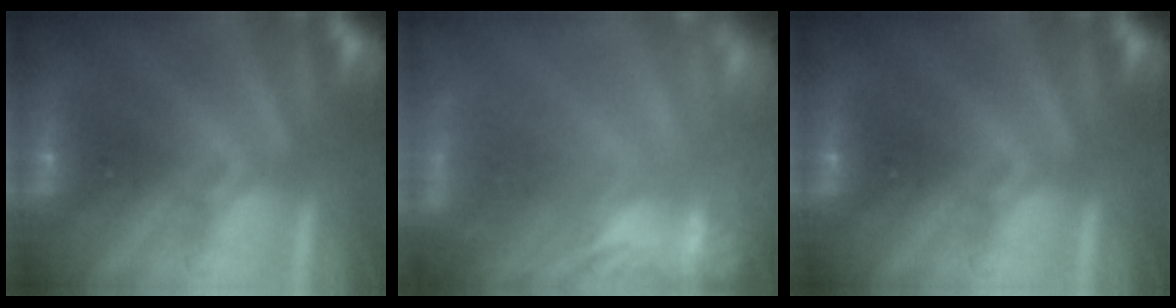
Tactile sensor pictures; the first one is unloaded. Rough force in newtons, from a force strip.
{"total": 6.9}
{"total": 0.0}